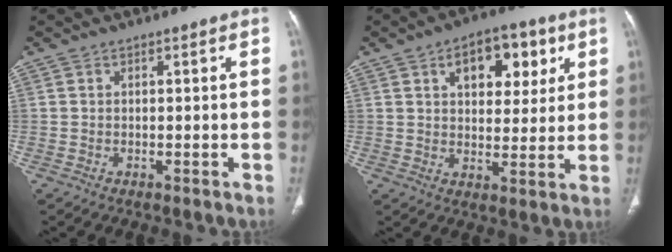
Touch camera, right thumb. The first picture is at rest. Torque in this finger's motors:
{"motor_torque": [0.30, 2.56, 1.11, 0.29, 0.07]}